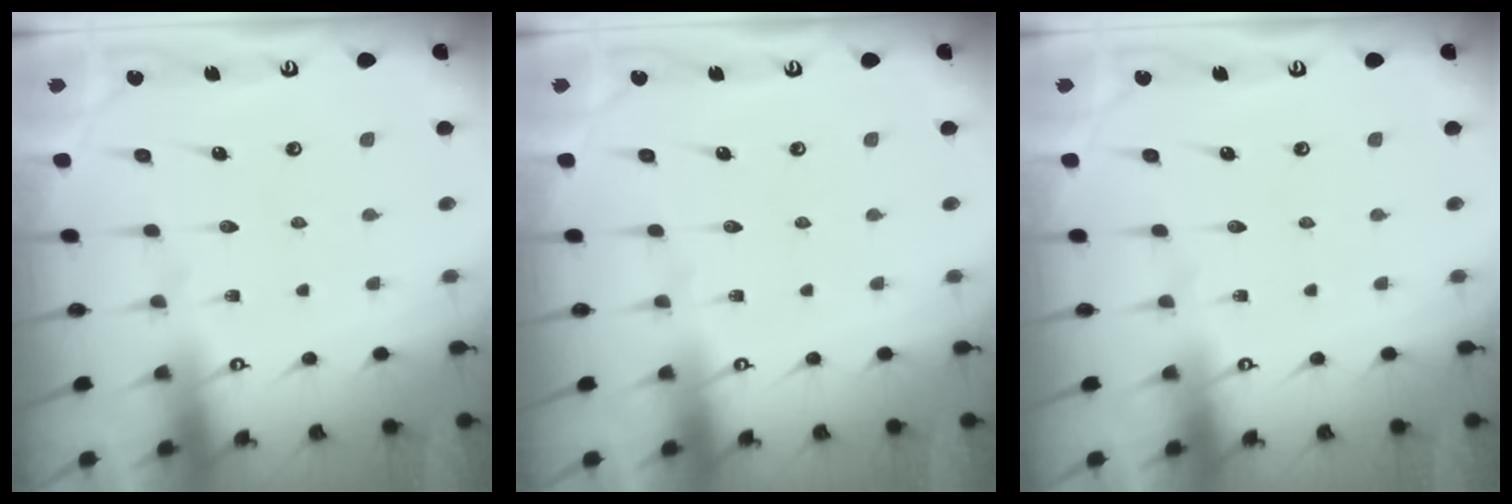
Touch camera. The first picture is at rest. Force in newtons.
{"total": 0.0}
{"total": 0.0}